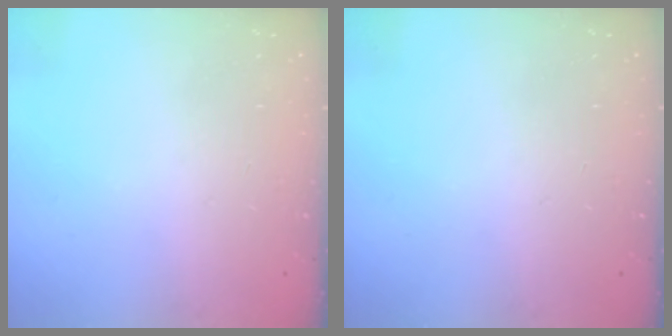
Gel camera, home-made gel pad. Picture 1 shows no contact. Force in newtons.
{"total": 0.0}